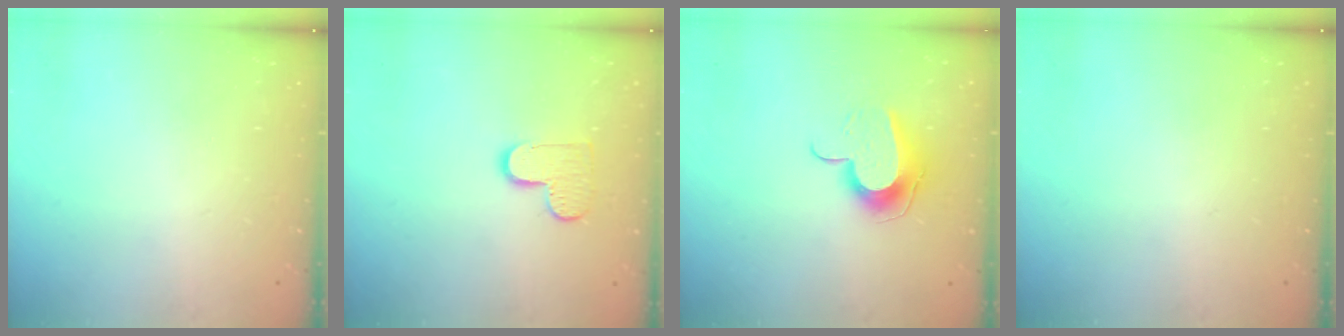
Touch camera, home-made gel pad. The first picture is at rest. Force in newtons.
{"total": 8.5, "press": 8.4, "slide": 0.4}
{"total": 10.5, "press": 10.5, "slide": 0.1}
{"total": 0.0}